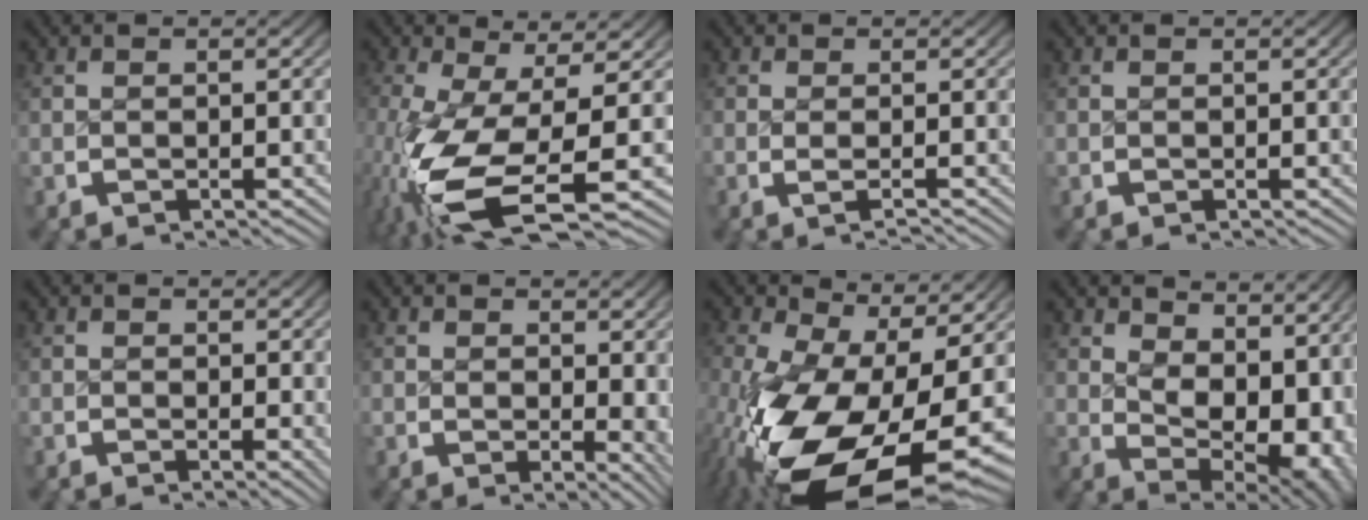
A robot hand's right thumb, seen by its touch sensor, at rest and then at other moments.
{"total": 13.6, "force": [-3.1, 7.5, 10.9], "torque": [-0.254, -0.060, -0.014]}
{"total": 1.3, "force": [-0.5, 0.1, 1.2], "torque": [-0.028, -0.005, -0.009]}
{"total": 0.0}
{"total": 1.0, "force": [0.3, 0.4, 0.9], "torque": [-0.006, -0.005, 0.004]}
{"total": 2.6, "force": [0.6, 1.2, 2.2], "torque": [-0.020, -0.019, 0.014]}
{"total": 20.6, "force": [-3.7, 12.3, 16.1], "torque": [-0.317, -0.091, -0.006]}
{"total": 9.2, "force": [0.9, 5.5, 7.3], "torque": [-0.117, -0.040, 0.036]}